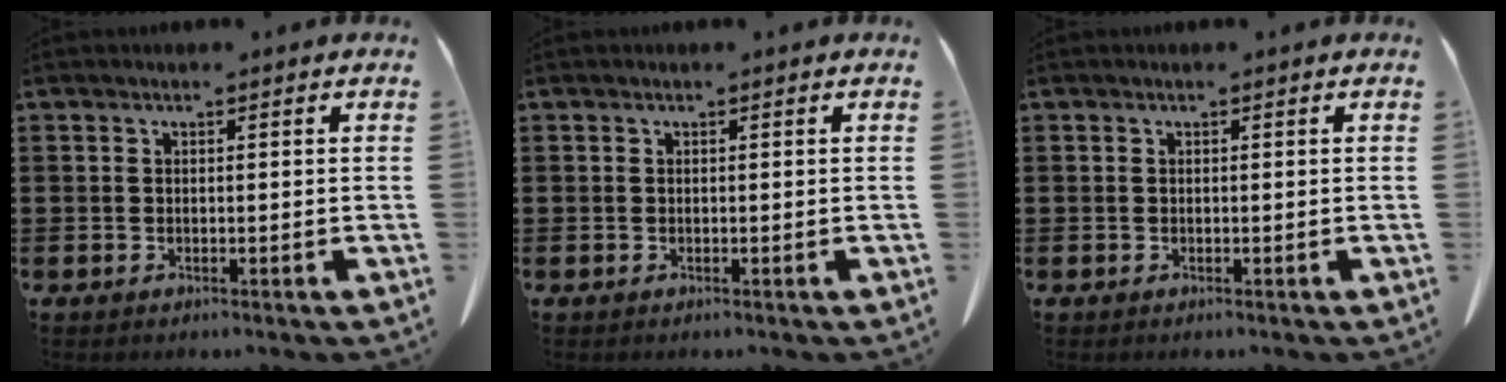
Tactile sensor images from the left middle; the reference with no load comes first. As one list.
[{"total": 0.0}, {"total": 0.0}]